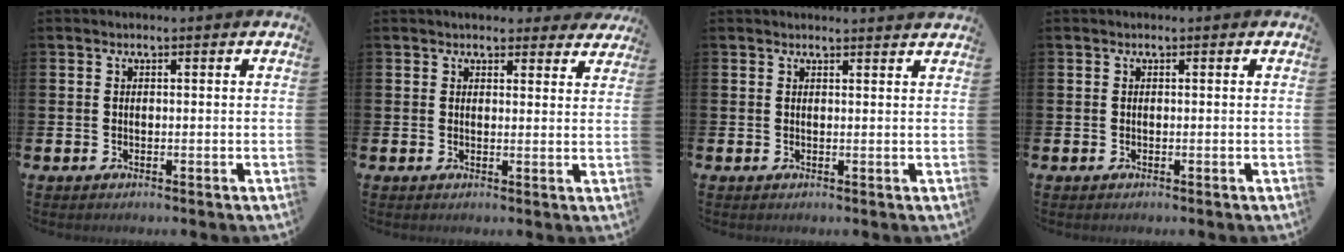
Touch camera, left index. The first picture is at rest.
{"total": 3.3, "force": [3.1, 1.1, 0.1], "torque": [-0.002, -0.013, 0.056]}
{"total": 1.3, "force": [1.3, -0.1, -0.1], "torque": [0.009, -0.011, 0.022]}
{"total": 0.0}